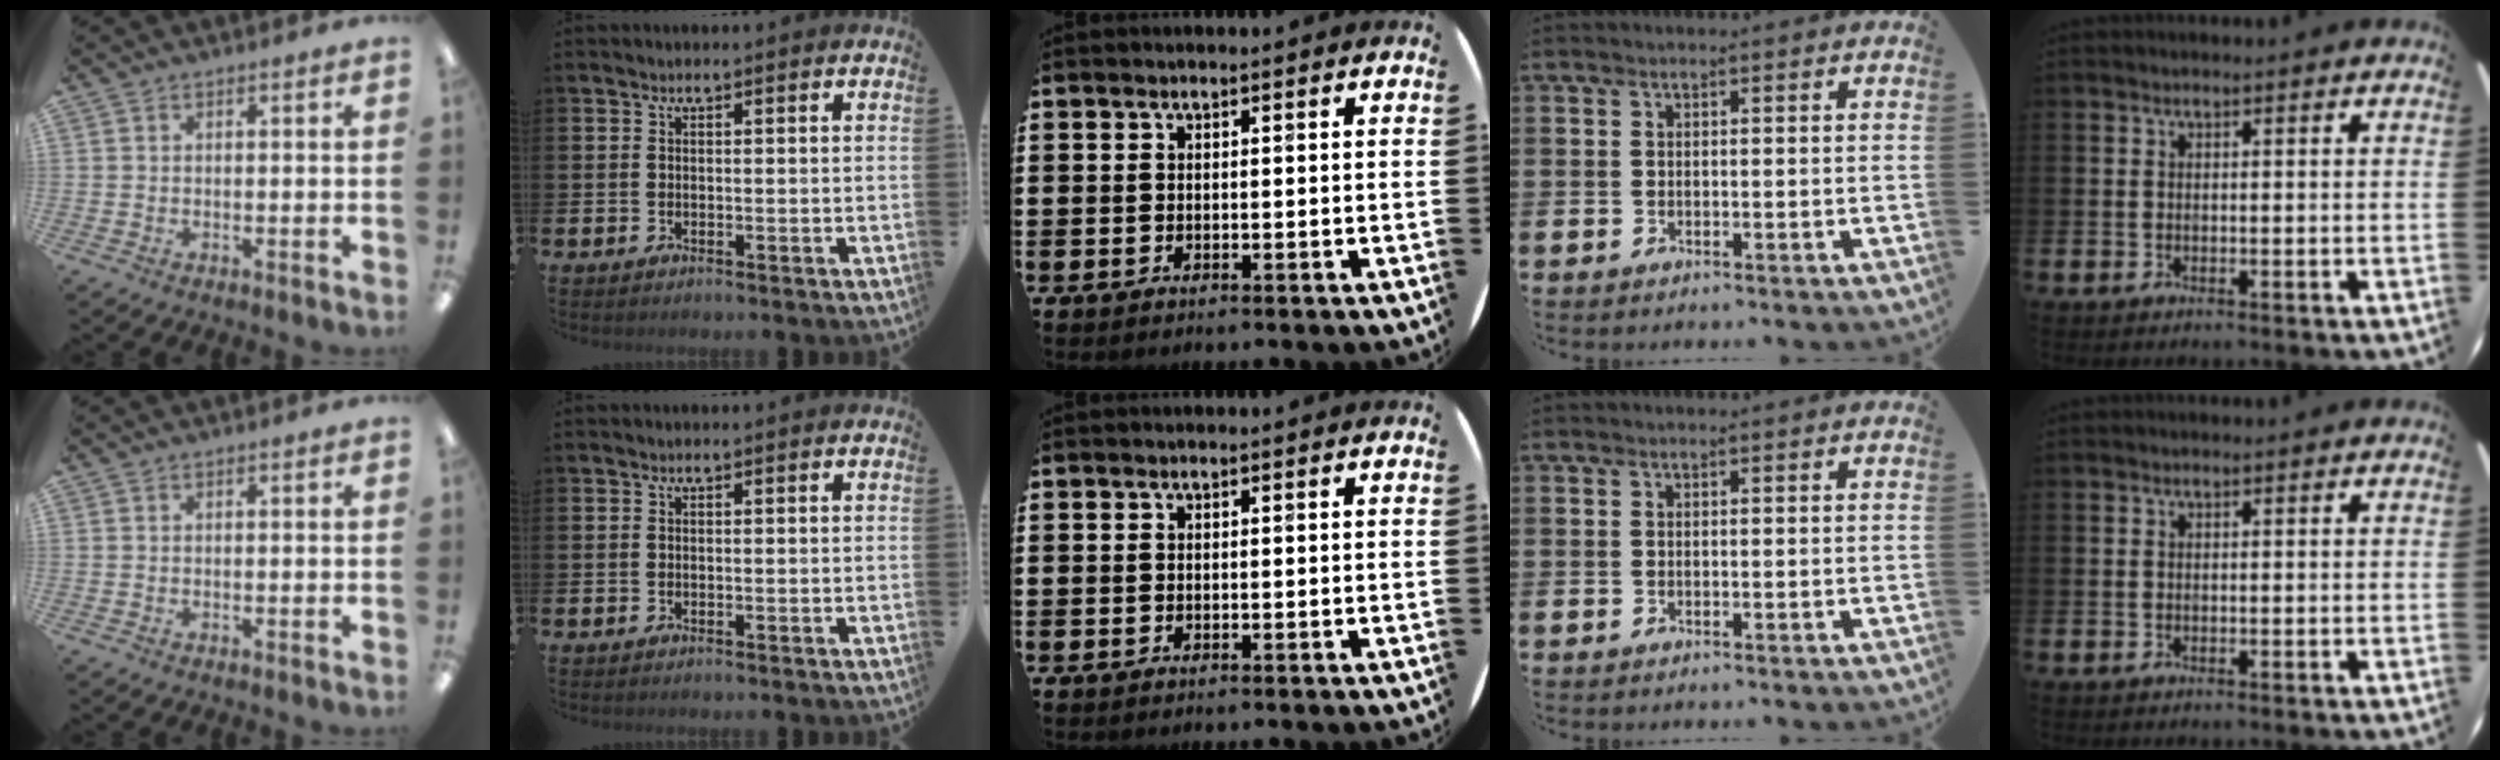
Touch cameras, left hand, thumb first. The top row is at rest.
{}